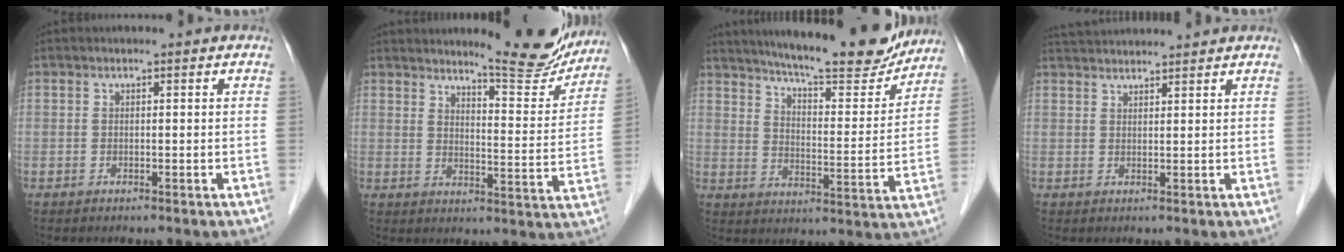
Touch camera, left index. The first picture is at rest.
{"total": 11.6, "force": [10.8, 1.2, 3.9], "torque": [-0.046, -0.034, 0.136]}
{"total": 19.2, "force": [17.1, 2.6, 8.3], "torque": [-0.125, -0.018, 0.233]}
{"total": 7.5, "force": [7.2, -0.2, 2.0], "torque": [-0.038, 0.040, 0.112]}